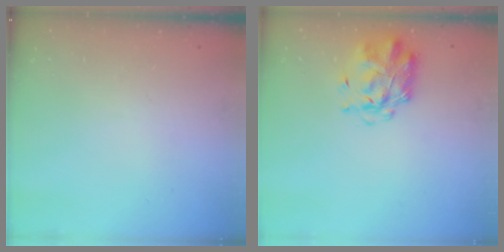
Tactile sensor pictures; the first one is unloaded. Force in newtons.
{"total": 2.9, "press": 2.8, "slide": 0.8}